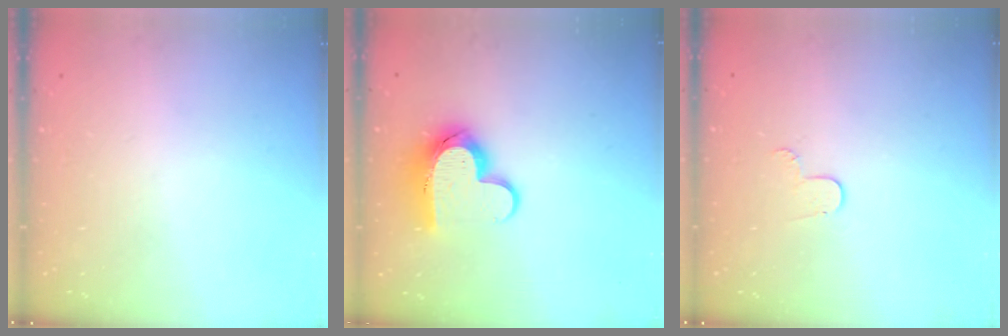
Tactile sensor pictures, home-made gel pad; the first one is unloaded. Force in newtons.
{"total": 12.4, "press": 12.3, "slide": 1.0}
{"total": 3.8, "press": 3.8, "slide": 0.4}